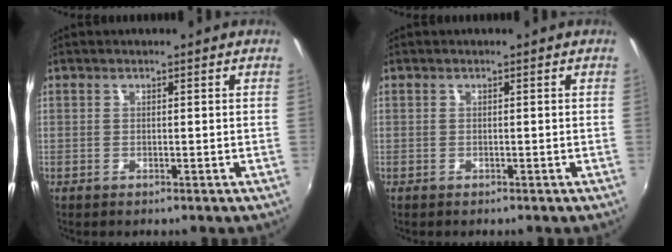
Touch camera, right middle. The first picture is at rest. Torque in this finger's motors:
{"motor_torque": [0.00, 0.04, 0.02, 0.00]}